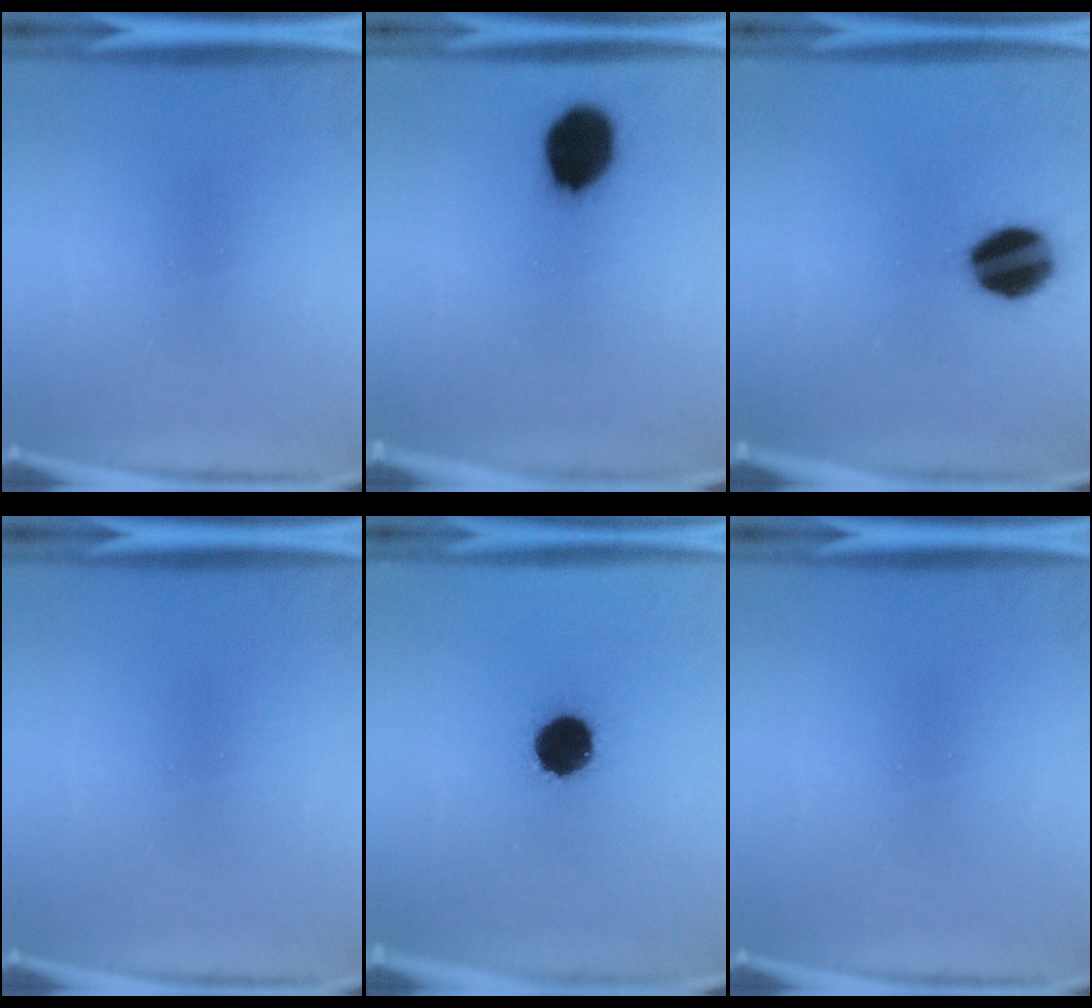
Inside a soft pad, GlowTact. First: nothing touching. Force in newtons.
{"total": 12.0}
{"total": 14.3}
{"total": 0.0}
{"total": 12.5}
{"total": 0.0}